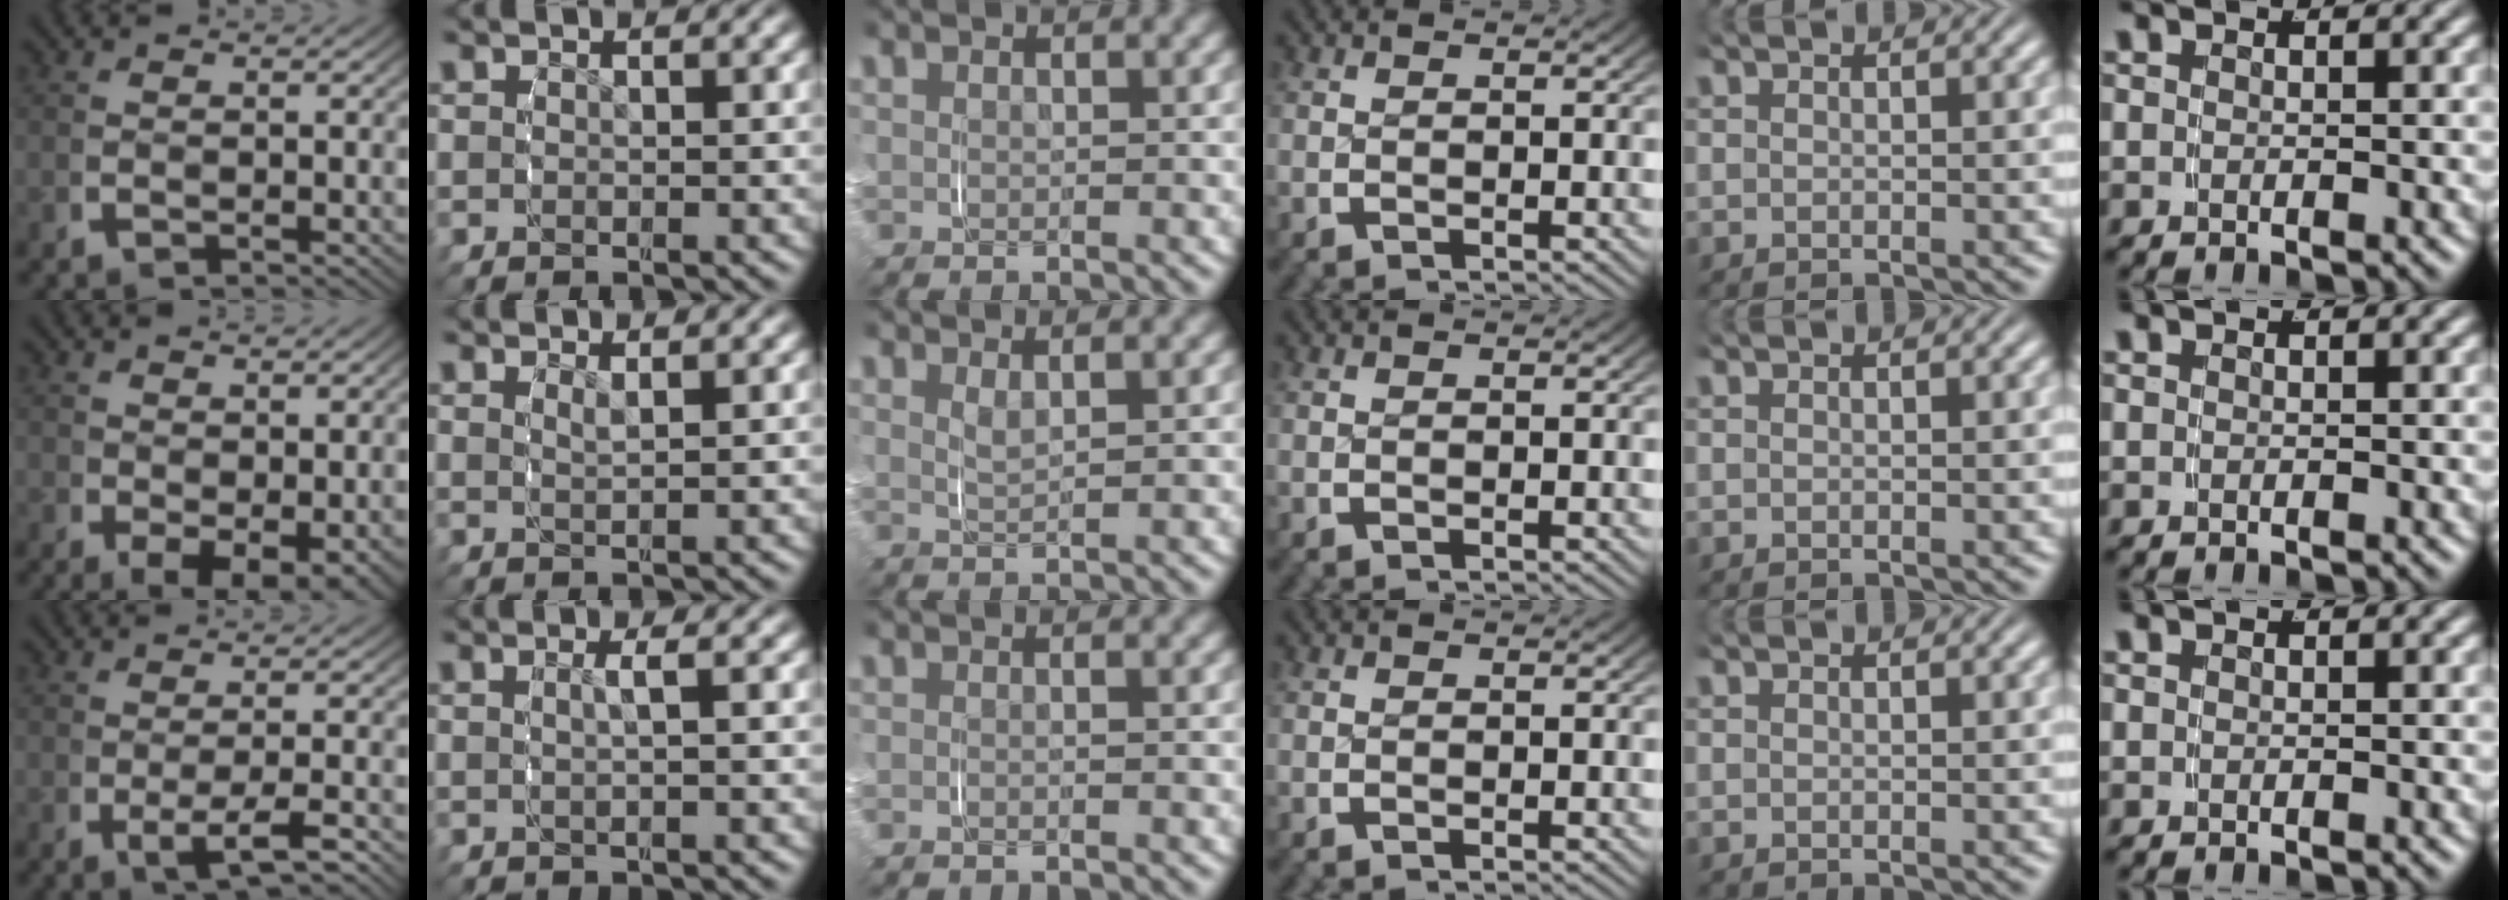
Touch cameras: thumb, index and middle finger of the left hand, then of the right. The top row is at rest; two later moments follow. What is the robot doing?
{"motion": "grasp_and_lifting", "object": "map"}